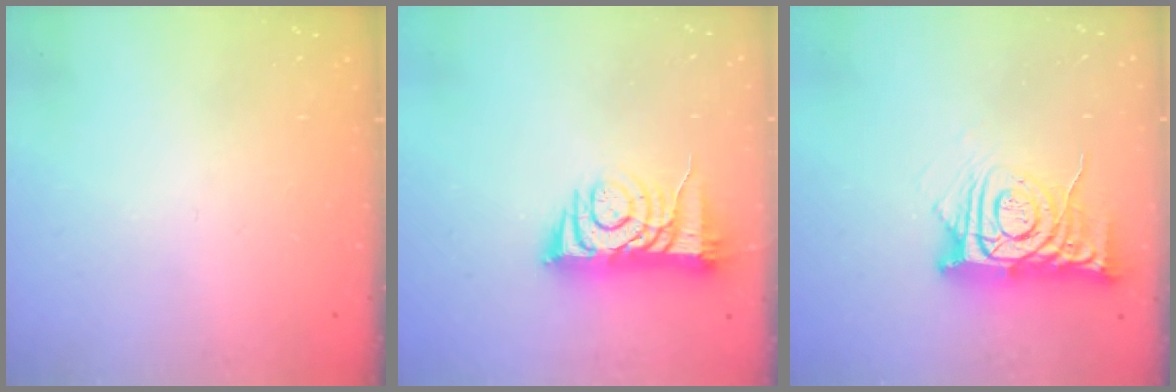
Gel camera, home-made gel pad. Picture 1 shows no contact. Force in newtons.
{"total": 8.4, "press": 8.3, "slide": 0.9}
{"total": 12.0, "press": 11.9, "slide": 1.2}